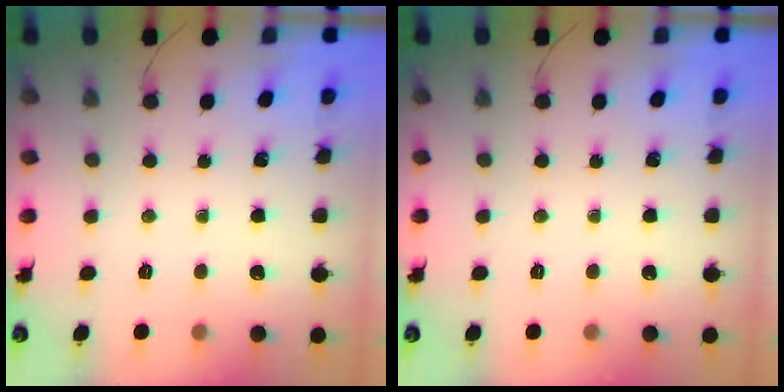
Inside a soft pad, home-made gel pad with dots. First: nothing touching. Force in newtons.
{"total": 0.0}